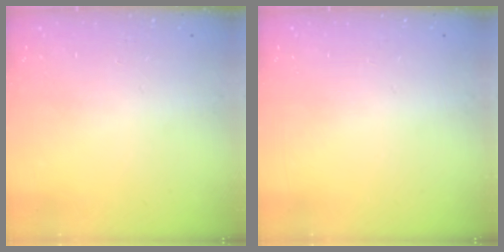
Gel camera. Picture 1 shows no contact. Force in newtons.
{"total": 0.0}